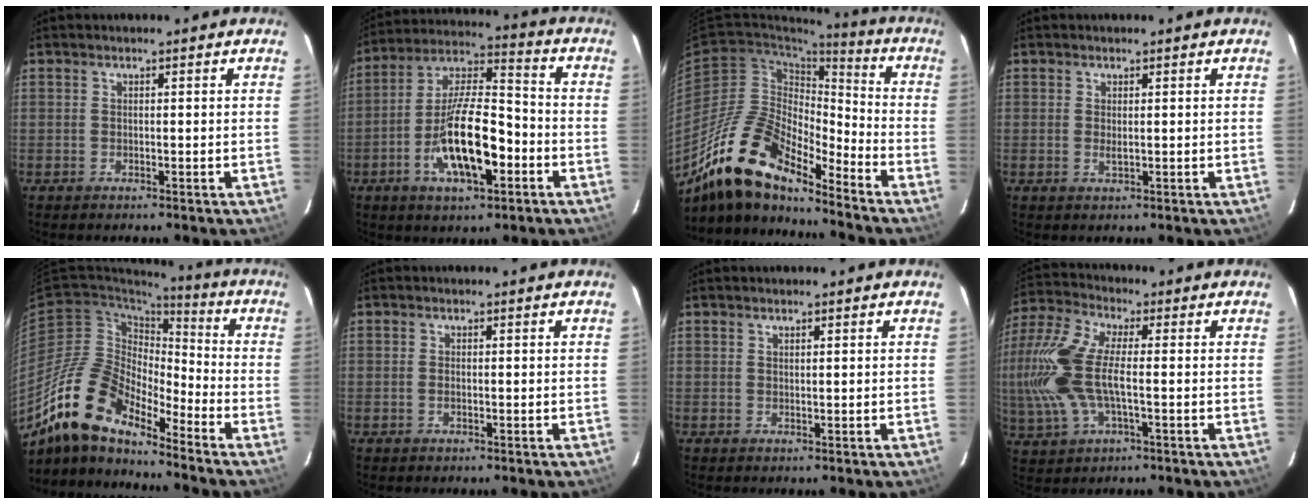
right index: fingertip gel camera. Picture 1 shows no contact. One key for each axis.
{"total": 16.0, "fx": -5.7, "fy": 5.6, "fz": 13.9, "tx": -0.265, "ty": 0.003, "tz": -0.100}
{"total": 18.4, "fx": -14.7, "fy": 5.2, "fz": 9.6, "tx": -0.173, "ty": -0.008, "tz": -0.283}
{"total": 1.1, "fx": 0.1, "fy": 0.4, "fz": 1.0, "tx": -0.019, "ty": -0.003, "tz": 0.001}
{"total": 16.4, "fx": -12.9, "fy": 5.2, "fz": 8.7, "tx": -0.155, "ty": -0.007, "tz": -0.257}
{"total": 1.0, "fx": -0.3, "fy": 0.6, "fz": 0.7, "tx": -0.015, "ty": -0.001, "tz": -0.005}
{"total": 0.6, "fx": 0.6, "fy": 0.0, "fz": 0.3, "tx": -0.006, "ty": -0.001, "tz": 0.010}
{"total": 17.1, "fx": -1.6, "fy": 7.8, "fz": 15.2, "tx": -0.338, "ty": 0.000, "tz": -0.034}